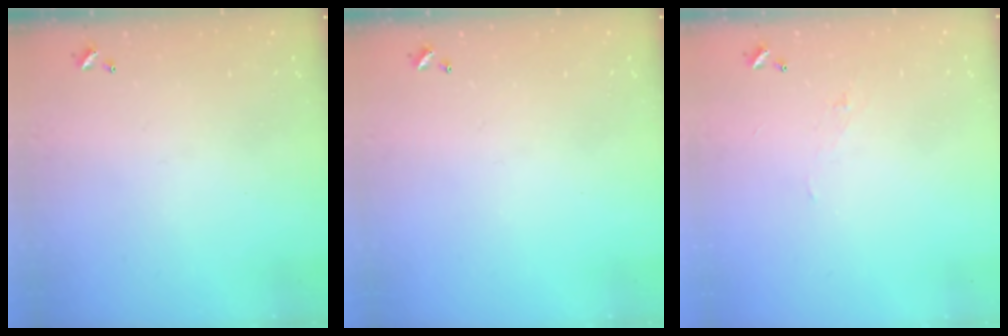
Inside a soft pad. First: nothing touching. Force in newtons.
{"total": 0.0}
{"total": 2.0, "press": 1.9, "slide": 0.5}